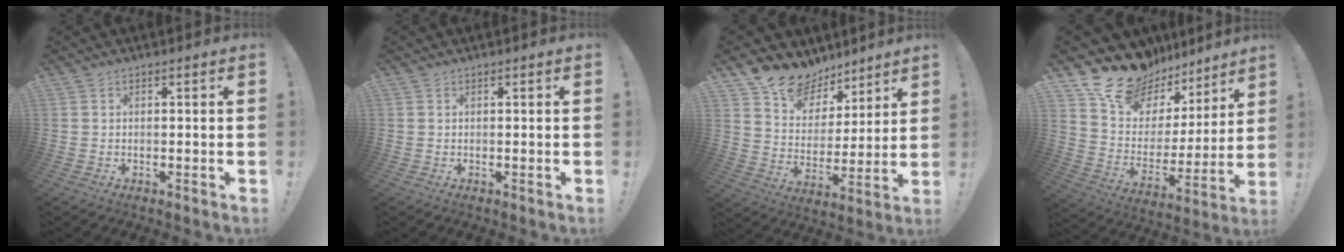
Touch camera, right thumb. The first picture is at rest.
{"total": 0.0}
{"total": 13.9, "force": [10.3, 8.6, 3.7], "torque": [-0.063, -0.071, 0.195]}
{"total": 17.6, "force": [15.1, 8.1, 3.9], "torque": [-0.071, -0.125, 0.286]}